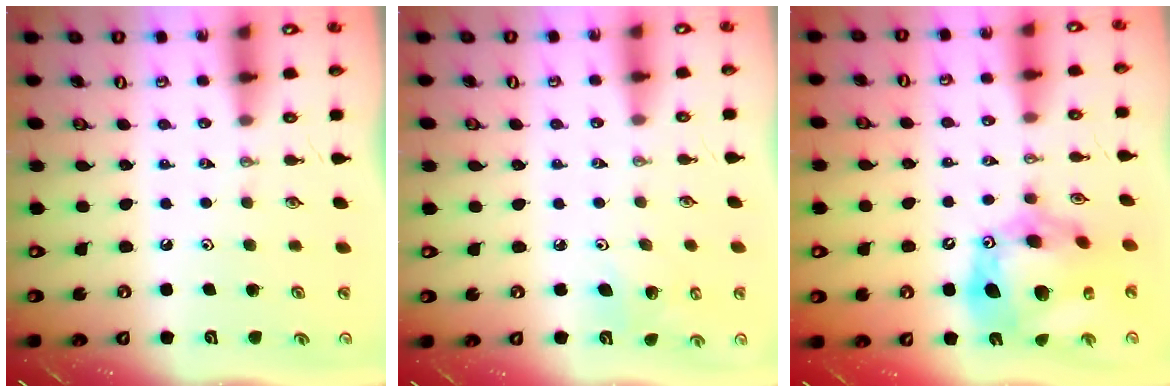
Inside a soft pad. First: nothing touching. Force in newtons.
{"total": 4.2, "press": 3.7, "slide": 1.9}
{"total": 19.7, "press": 19.6, "slide": 1.8}